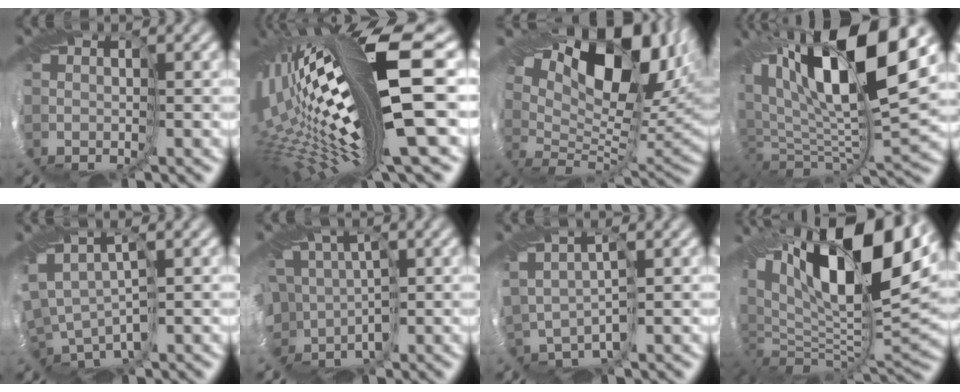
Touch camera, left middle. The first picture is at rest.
{"total": 18.1, "force": [-0.3, 2.9, 17.9], "torque": [-0.309, -0.036, 0.014]}
{"total": 13.0, "force": [8.1, 5.5, 8.5], "torque": [-0.160, 0.028, 0.152]}
{"total": 13.5, "force": [5.9, 3.9, 11.5], "torque": [-0.220, 0.024, 0.108]}
{"total": 3.3, "force": [-0.2, 2.0, 2.7], "torque": [-0.072, 0.002, 0.021]}
{"total": 7.8, "force": [-0.2, 6.6, 4.1], "torque": [-0.092, 0.023, -0.038]}
{"total": 1.1, "force": [1.1, -0.3, 0.0], "torque": [-0.036, 0.022, 0.036]}
{"total": 14.3, "force": [6.0, 5.3, 11.8], "torque": [-0.236, 0.028, 0.099]}